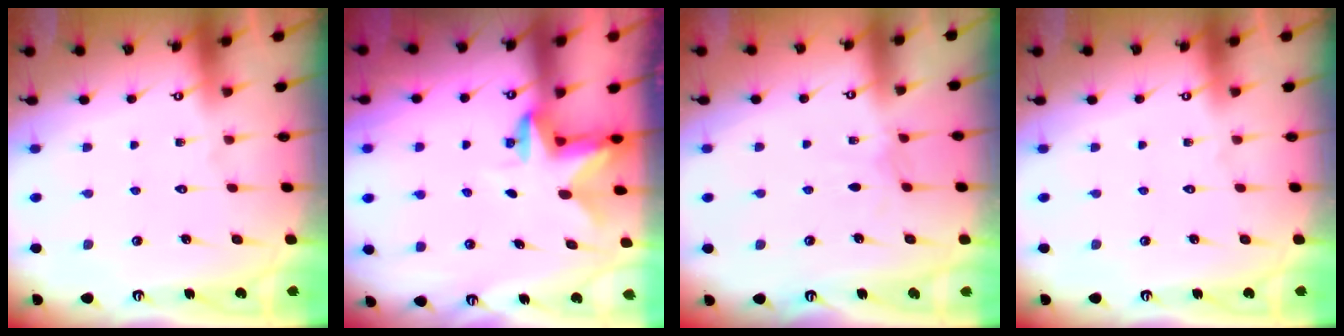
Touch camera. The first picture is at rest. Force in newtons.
{"total": 2.6, "press": 2.6, "slide": 0.5}
{"total": 3.0, "press": 3.0, "slide": 0.3}
{"total": 0.0}